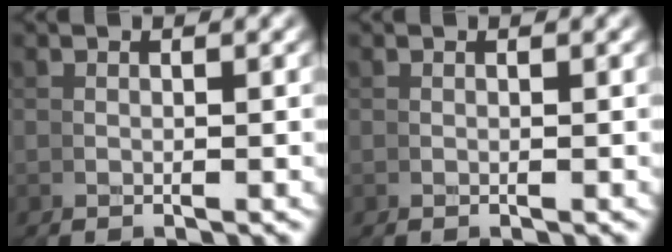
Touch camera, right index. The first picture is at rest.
{"total": 0.0}